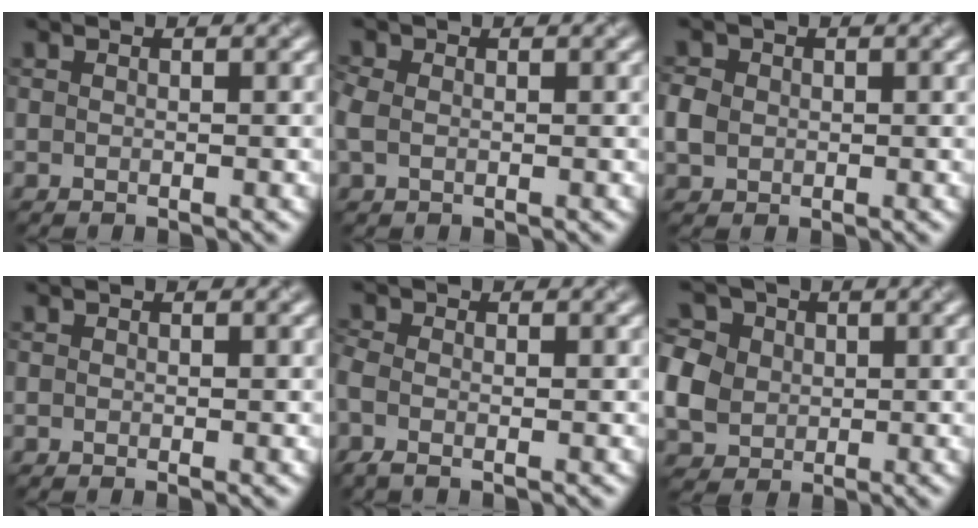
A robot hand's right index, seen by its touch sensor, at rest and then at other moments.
{"total": 1.3, "force": [0.2, 1.0, 0.7], "torque": [-0.017, 0.009, -0.003]}
{"total": 2.0, "force": [0.1, 1.9, 0.7], "torque": [-0.017, 0.008, -0.001]}
{"total": 0.6, "force": [-0.1, 0.1, 0.5], "torque": [-0.009, -0.004, -0.003]}
{"total": 2.0, "force": [-0.9, 1.0, 1.4], "torque": [-0.045, -0.002, -0.026]}
{"total": 7.0, "force": [0.9, 6.0, 3.4], "torque": [-0.081, 0.033, 0.002]}